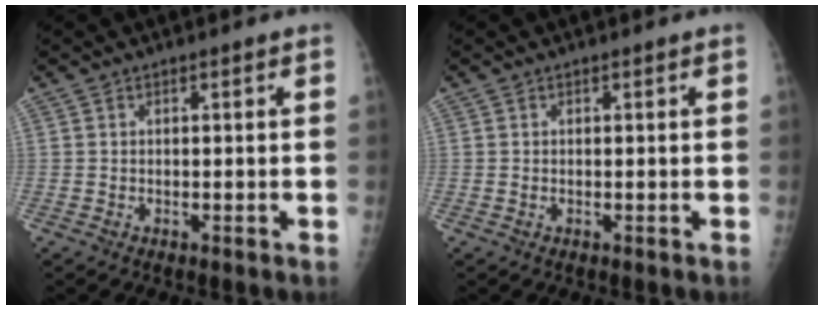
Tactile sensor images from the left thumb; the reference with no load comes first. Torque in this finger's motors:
{"motor_torque": [0.35, -0.26, 0.12, 0.03, -0.01]}